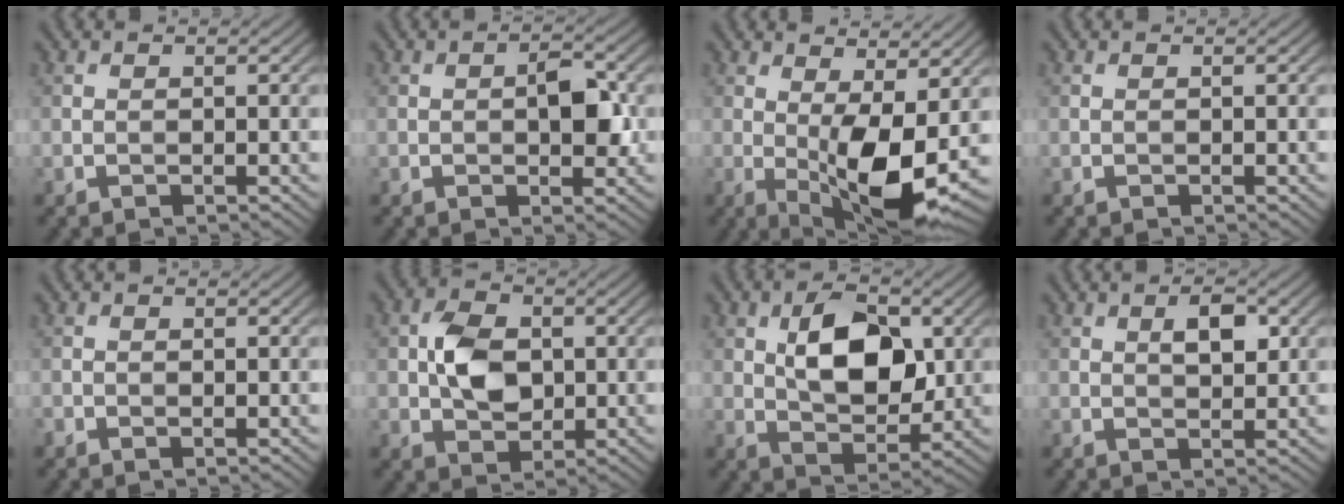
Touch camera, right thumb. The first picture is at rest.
{"total": 4.2, "force": [0.0, 2.0, 3.7], "torque": [-0.055, 0.002, -0.003]}
{"total": 9.9, "force": [-0.4, 3.4, 9.3], "torque": [-0.160, -0.007, -0.004]}
{"total": 0.0}
{"total": 0.5, "force": [-0.2, 0.4, 0.3], "torque": [-0.005, -0.001, -0.005]}
{"total": 6.0, "force": [0.2, 4.4, 4.2], "torque": [-0.082, 0.002, 0.002]}
{"total": 9.1, "force": [1.9, 5.2, 7.2], "torque": [-0.121, 0.005, 0.032]}
{"total": 3.3, "force": [1.0, 1.6, 2.7], "torque": [-0.045, 0.000, 0.017]}